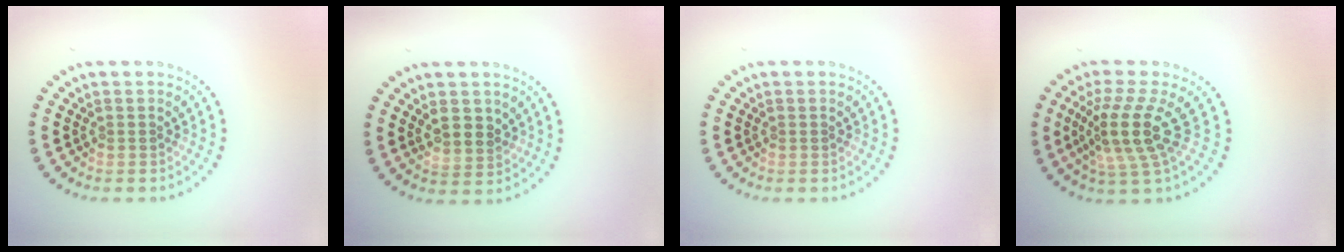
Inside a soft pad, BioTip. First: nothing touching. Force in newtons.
{"total": 2.6, "press": 2.5, "slide": 0.7}
{"total": 0.0}
{"total": 4.7, "press": 3.5, "slide": 3.1}